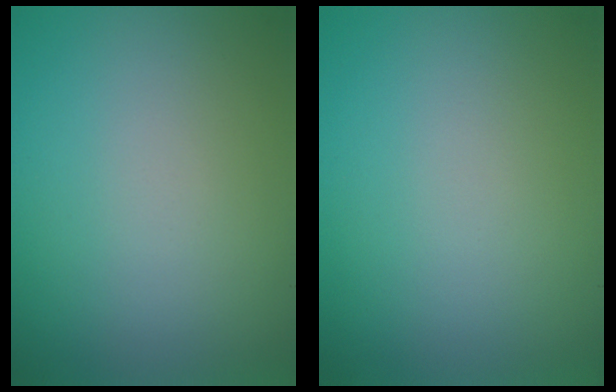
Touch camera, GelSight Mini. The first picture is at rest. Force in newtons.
{"total": 0.0}